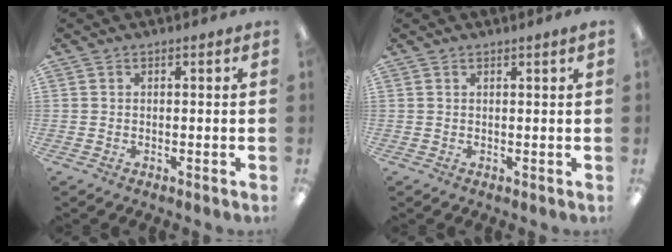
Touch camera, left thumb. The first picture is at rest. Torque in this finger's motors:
{"motor_torque": [0.02, -0.13, 0.13, 0.00, 0.00]}